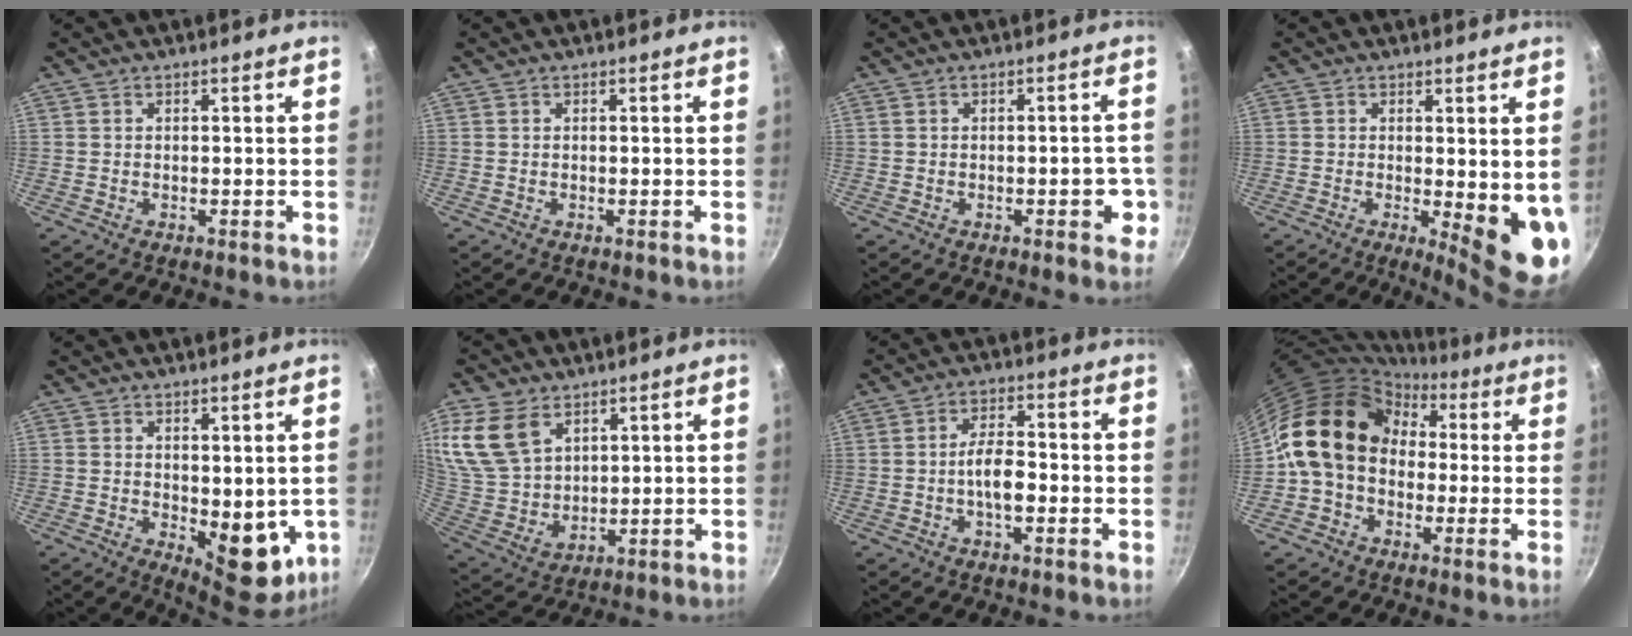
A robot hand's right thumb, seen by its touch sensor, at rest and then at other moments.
{"total": 0.0}
{"total": 4.9, "force": [-1.5, 2.3, 4.1], "torque": [-0.028, 0.013, -0.019]}
{"total": 9.8, "force": [-0.5, 3.1, 9.3], "torque": [-0.103, -0.021, 0.000]}
{"total": 10.4, "force": [-0.4, 5.6, 8.8], "torque": [-0.084, -0.017, 0.009]}
{"total": 15.9, "force": [7.9, 10.5, 9.0], "torque": [-0.189, -0.020, 0.172]}
{"total": 5.9, "force": [-1.6, 2.5, 5.1], "torque": [-0.081, 0.023, -0.031]}
{"total": 15.8, "force": [1.3, 12.6, 9.5], "torque": [-0.134, 0.041, 0.005]}